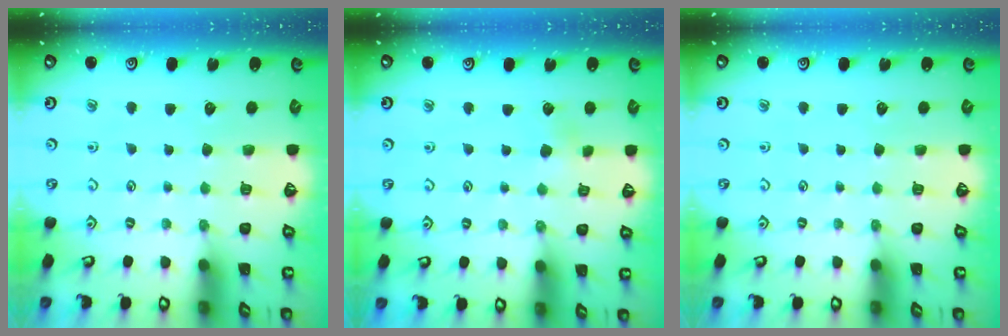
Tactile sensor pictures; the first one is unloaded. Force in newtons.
{"total": 2.9, "press": 2.8, "slide": 0.9}
{"total": 0.0}